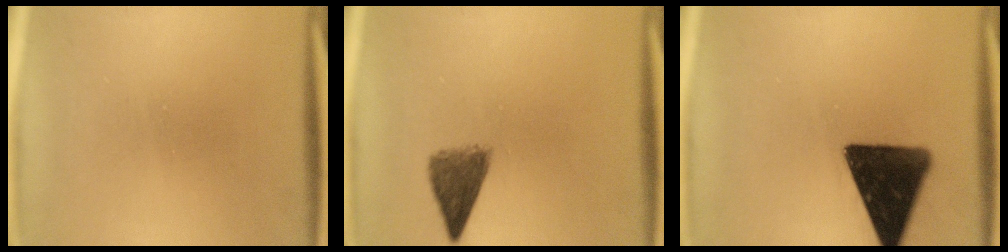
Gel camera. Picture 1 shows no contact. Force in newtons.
{"total": 5.0}
{"total": 15.3}